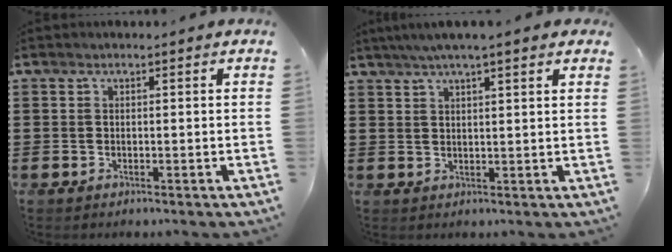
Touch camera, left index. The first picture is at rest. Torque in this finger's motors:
{"motor_torque": [1.78, -0.36, 1.05, 0.21]}